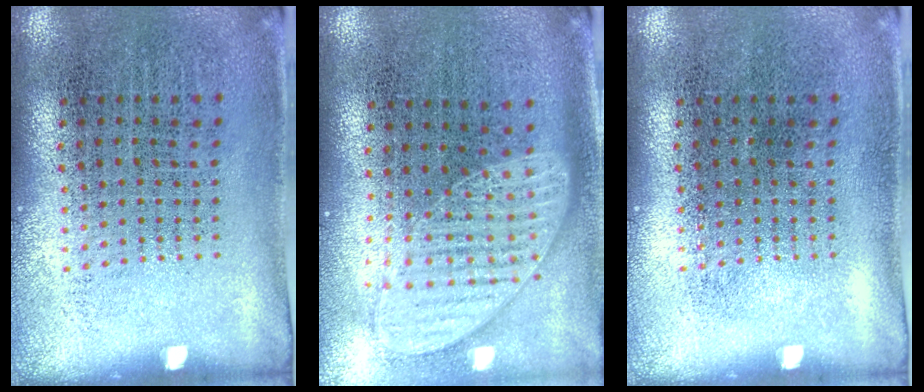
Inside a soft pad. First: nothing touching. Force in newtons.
{"total": 1.5, "press": 1.3, "slide": 0.8}
{"total": 0.0}